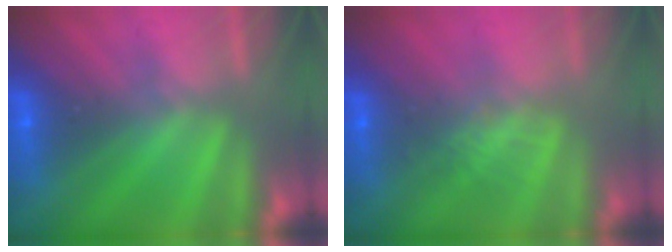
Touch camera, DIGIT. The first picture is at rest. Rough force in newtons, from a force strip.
{"total": 2.7}